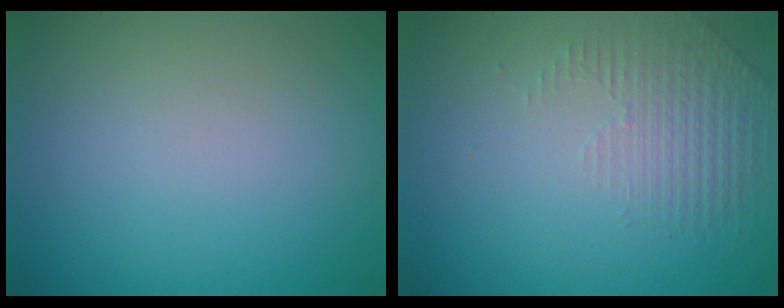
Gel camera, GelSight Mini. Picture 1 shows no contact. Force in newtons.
{"total": 1.5, "press": 0.9, "slide": 1.2}